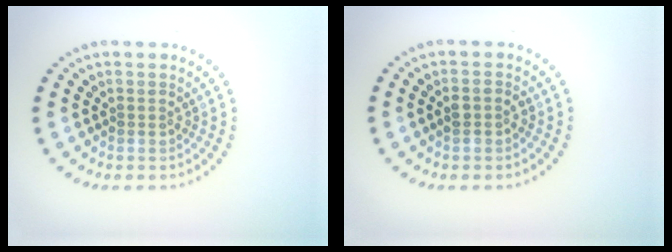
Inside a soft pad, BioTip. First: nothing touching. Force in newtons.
{"total": 1.5, "press": 1.4, "slide": 0.2}